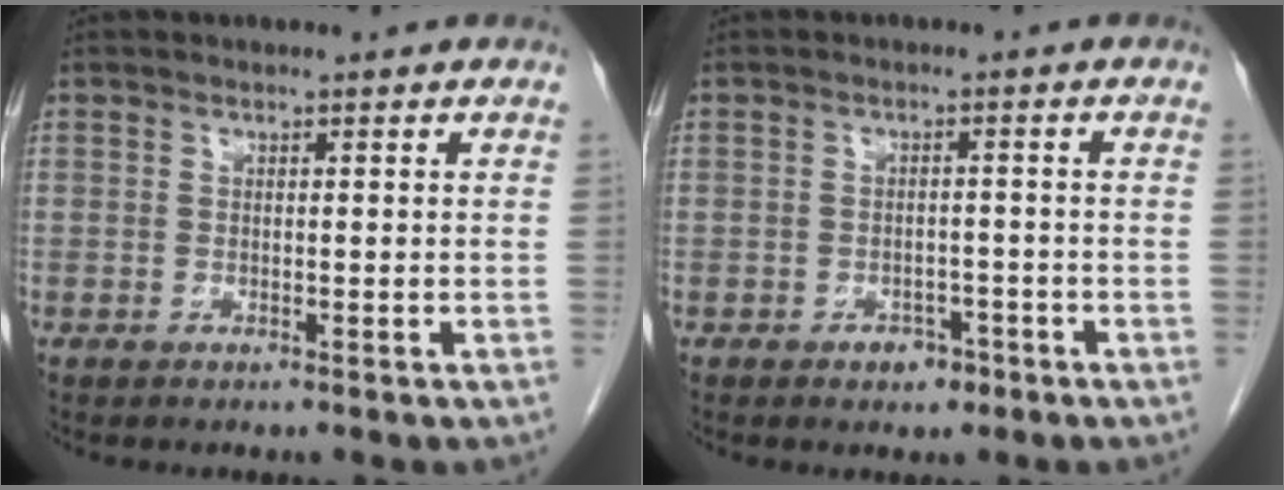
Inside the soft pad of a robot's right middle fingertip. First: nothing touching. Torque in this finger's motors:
{"motor_torque": [0.26, -0.09, 0.06, -0.01]}